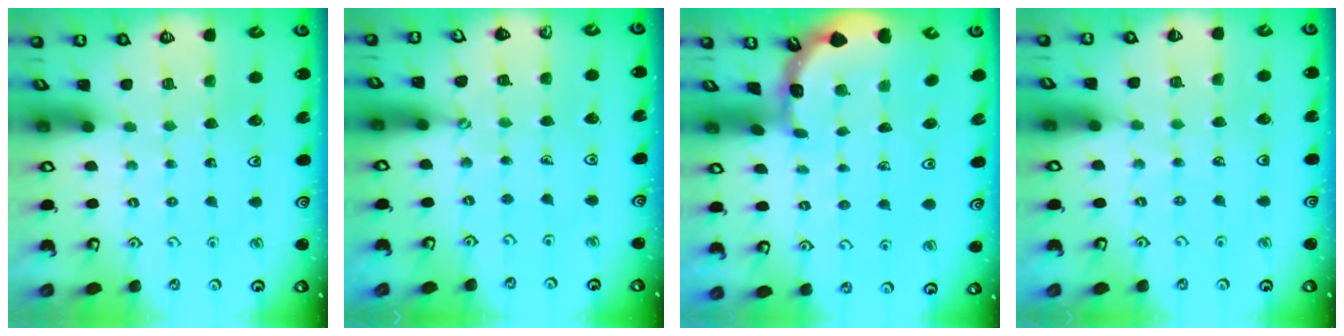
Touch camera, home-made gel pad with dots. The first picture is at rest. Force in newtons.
{"total": 0.9, "press": 0.9, "slide": 0.1}
{"total": 1.7, "press": 1.6, "slide": 0.1}
{"total": 2.1, "press": 2.0, "slide": 0.3}